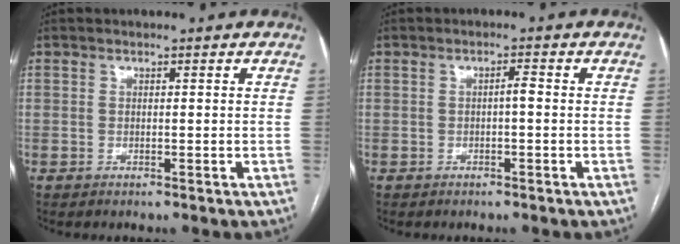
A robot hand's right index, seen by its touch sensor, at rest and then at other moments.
{"total": 1.3, "force": [-0.2, 0.2, 1.3], "torque": [-0.019, 0.004, -0.004]}